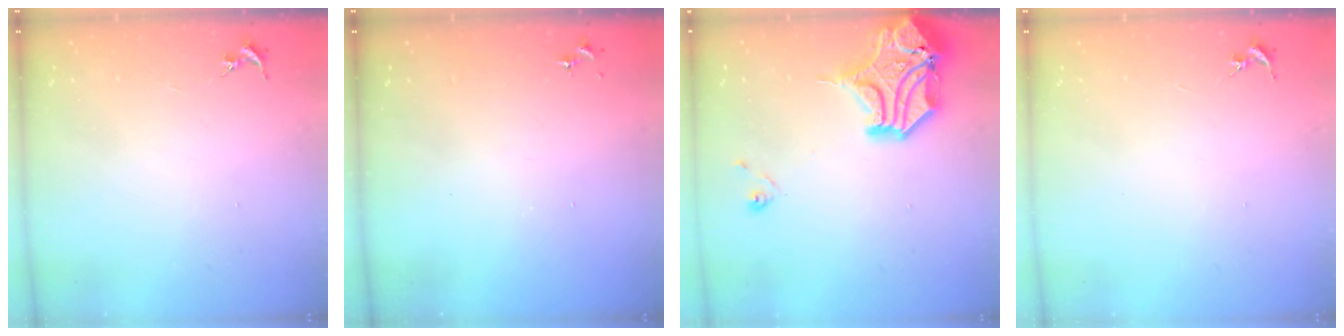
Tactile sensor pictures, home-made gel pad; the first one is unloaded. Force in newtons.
{"total": 0.0}
{"total": 16.5, "press": 16.3, "slide": 2.5}
{"total": 0.0}